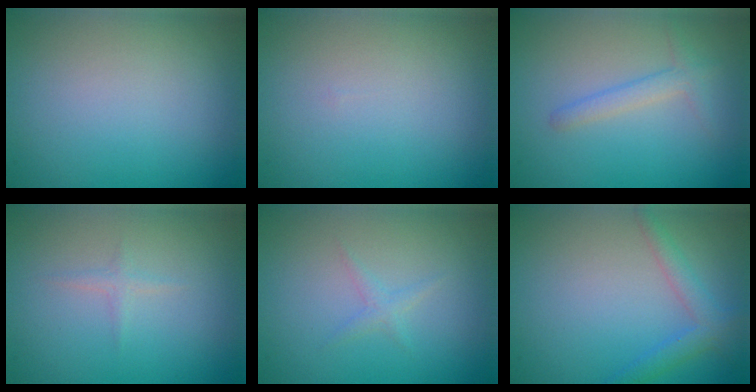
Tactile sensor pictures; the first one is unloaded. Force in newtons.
{"total": 0.0}
{"total": 1.7, "press": 1.7, "slide": 0.1}
{"total": 0.7, "press": 0.7, "slide": 0.1}
{"total": 0.9, "press": 0.9, "slide": 0.0}
{"total": 2.3, "press": 2.3, "slide": 0.2}